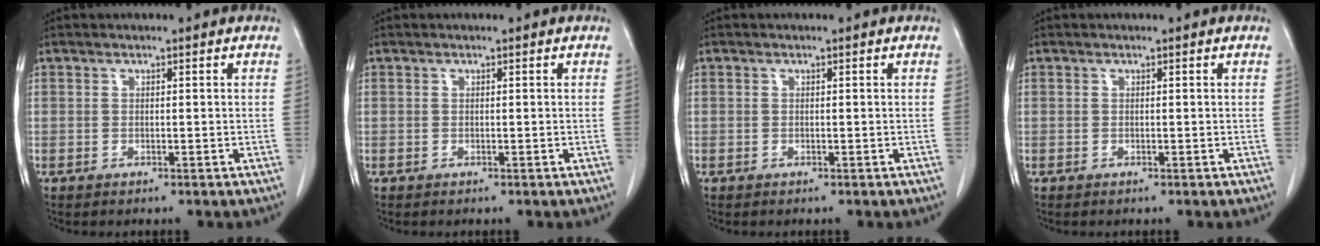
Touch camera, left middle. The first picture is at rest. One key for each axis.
{"total": 0.0}
{"total": 0.0}
{"total": 0.0}